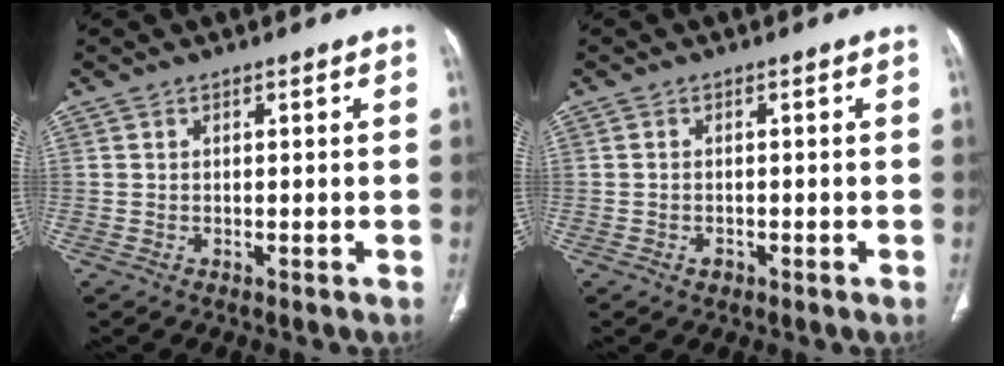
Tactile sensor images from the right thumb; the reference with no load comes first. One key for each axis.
{"total": 1.2, "fx": -0.6, "fy": 0.9, "fz": 0.6, "tx": -0.008, "ty": 0.006, "tz": -0.008}